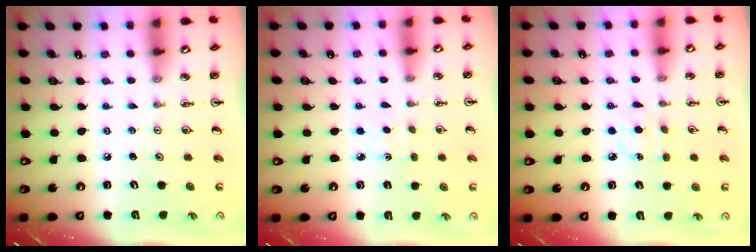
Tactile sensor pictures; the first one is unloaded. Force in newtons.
{"total": 1.8, "press": 1.7, "slide": 0.3}
{"total": 5.4, "press": 5.4, "slide": 0.6}